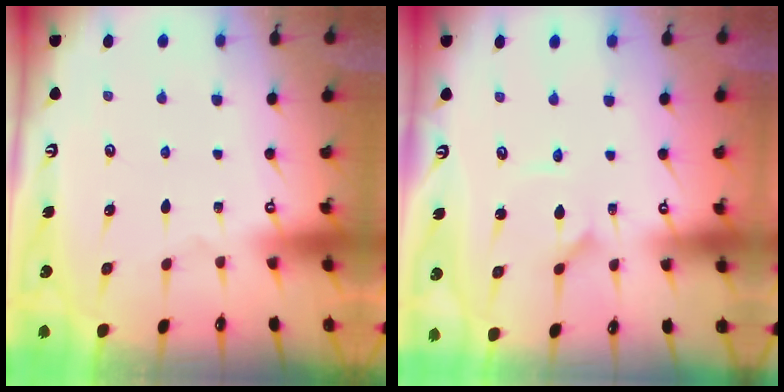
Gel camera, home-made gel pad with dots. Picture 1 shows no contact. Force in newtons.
{"total": 1.7, "press": 1.6, "slide": 0.3}